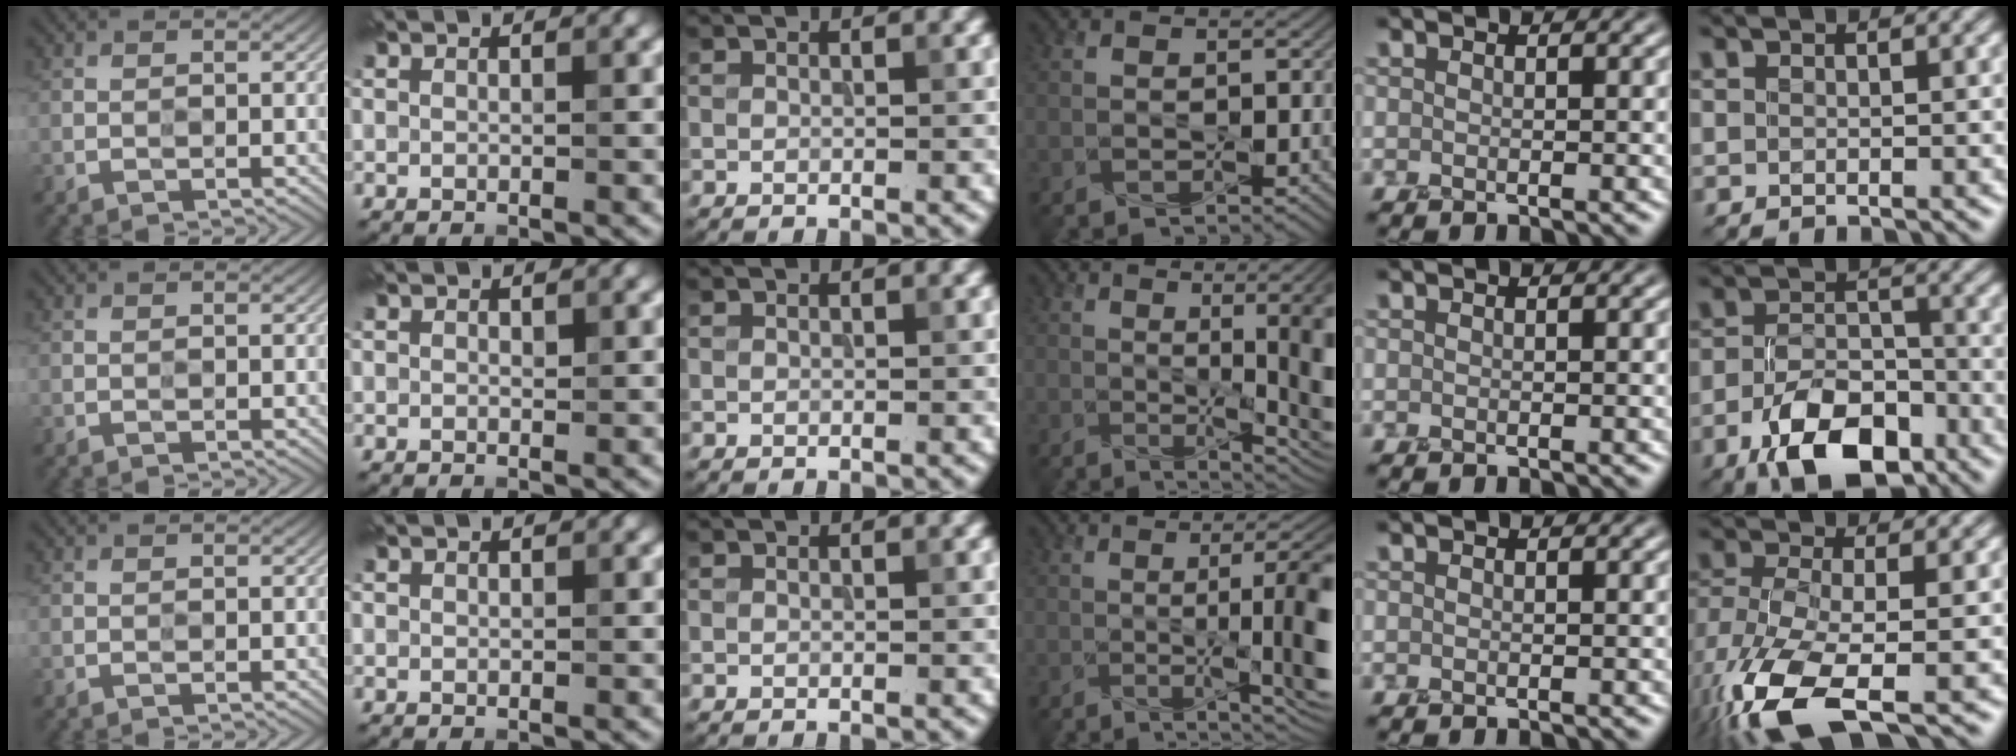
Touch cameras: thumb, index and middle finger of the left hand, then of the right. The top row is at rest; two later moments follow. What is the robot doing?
{"motion": "screw", "object": "flashlight"}